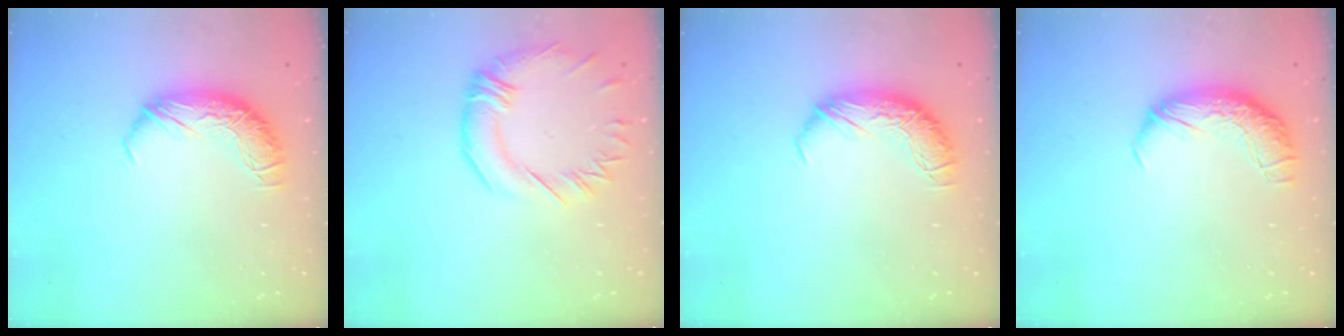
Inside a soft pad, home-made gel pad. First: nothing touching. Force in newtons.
{"total": 2.6, "press": 2.2, "slide": 1.3}
{"total": 0.0}
{"total": 2.5, "press": 1.2, "slide": 2.2}